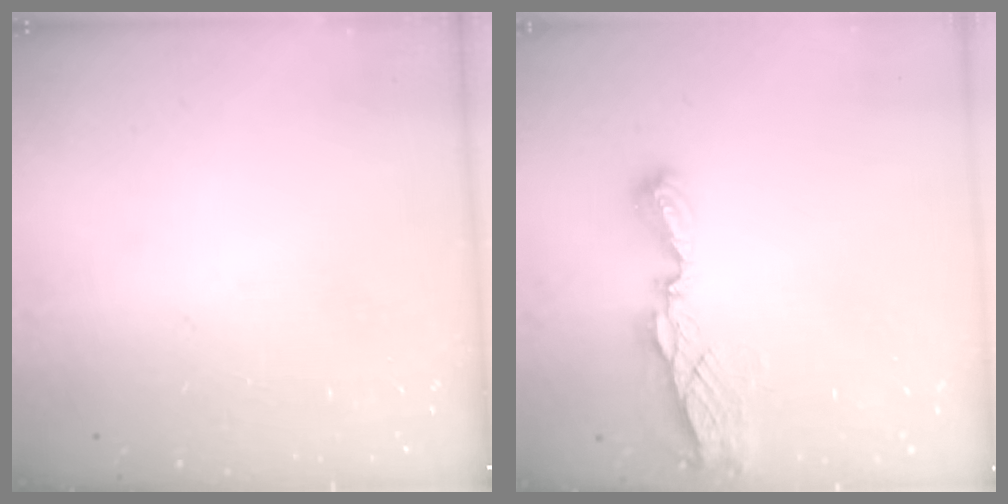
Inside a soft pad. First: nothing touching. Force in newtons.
{"total": 6.7, "press": 6.7, "slide": 0.2}